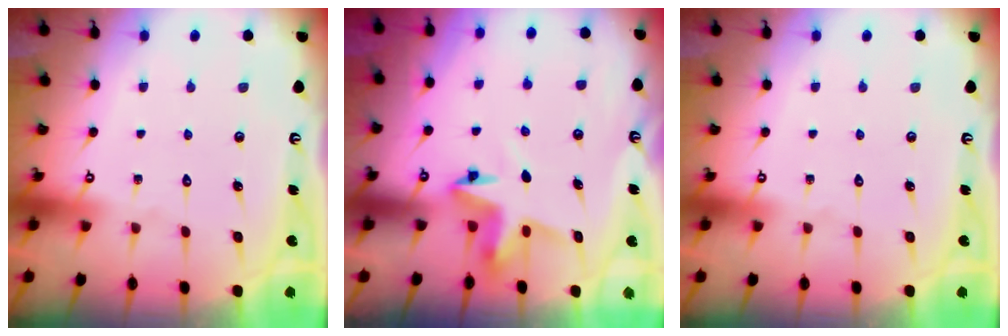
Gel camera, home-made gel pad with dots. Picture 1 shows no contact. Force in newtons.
{"total": 4.8, "press": 4.8, "slide": 0.2}
{"total": 0.0}